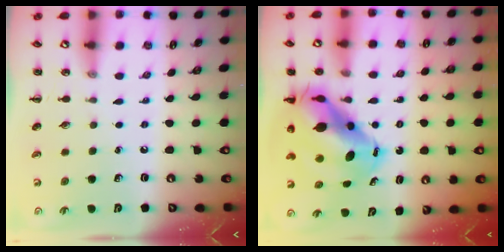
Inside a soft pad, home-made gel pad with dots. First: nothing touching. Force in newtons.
{"total": 12.6, "press": 12.0, "slide": 3.6}